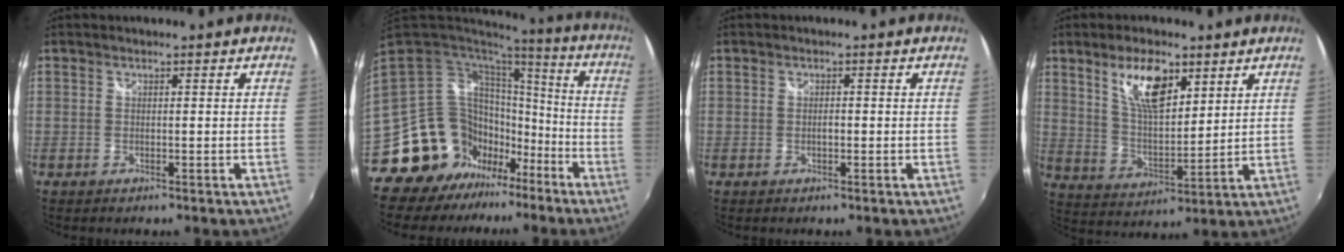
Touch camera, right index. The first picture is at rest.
{"total": 18.2, "force": [-12.5, 12.4, 4.8], "torque": [-0.116, 0.037, -0.209]}
{"total": 0.7, "force": [-0.2, 0.5, 0.4], "torque": [-0.008, 0.000, -0.003]}
{"total": 11.2, "force": [6.1, 4.5, 8.2], "torque": [-0.143, 0.006, 0.120]}